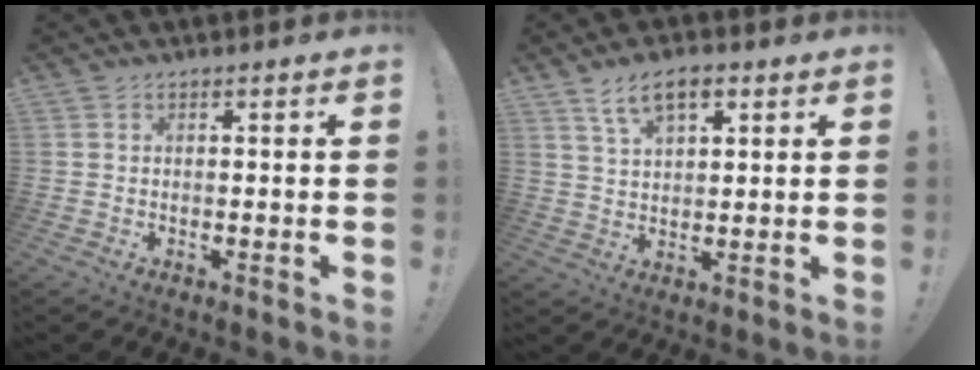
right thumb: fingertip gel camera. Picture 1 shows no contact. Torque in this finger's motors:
{"motor_torque": [0.01, 0.02, 0.68, 0.26, 0.00]}